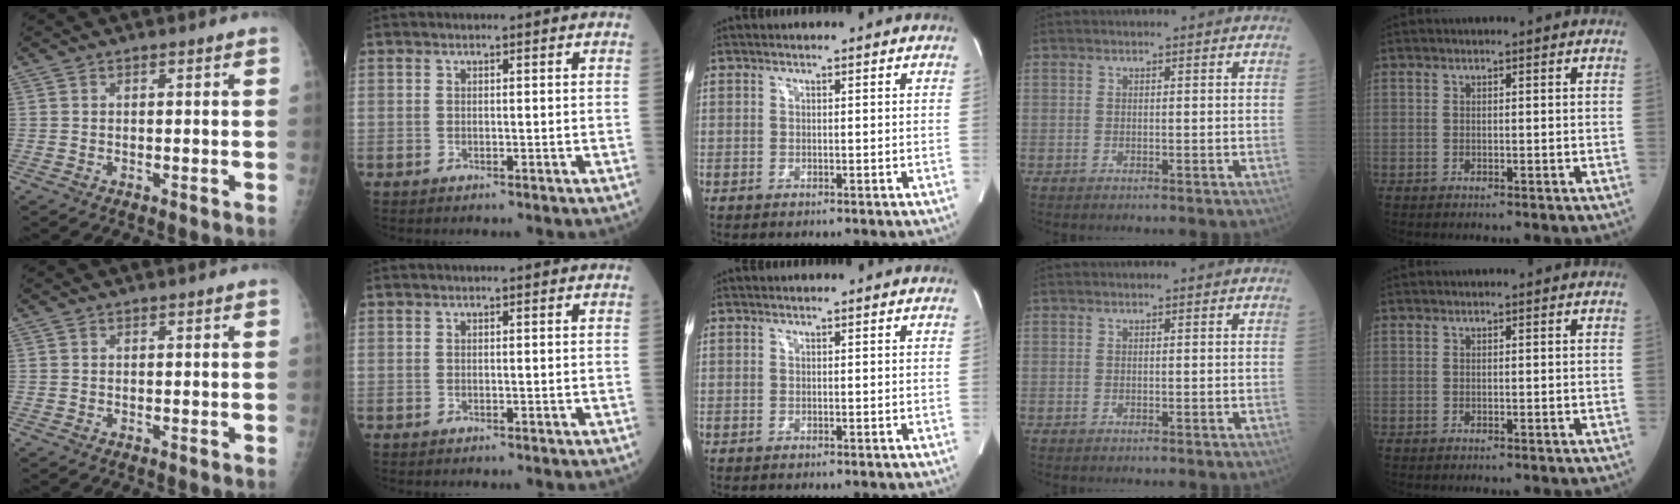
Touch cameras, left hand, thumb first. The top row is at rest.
{}